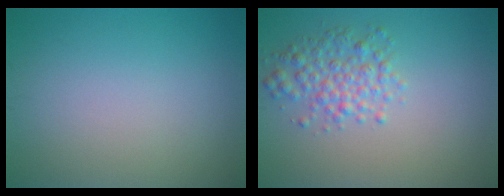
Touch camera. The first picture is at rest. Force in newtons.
{"total": 3.1, "press": 3.1, "slide": 0.0}